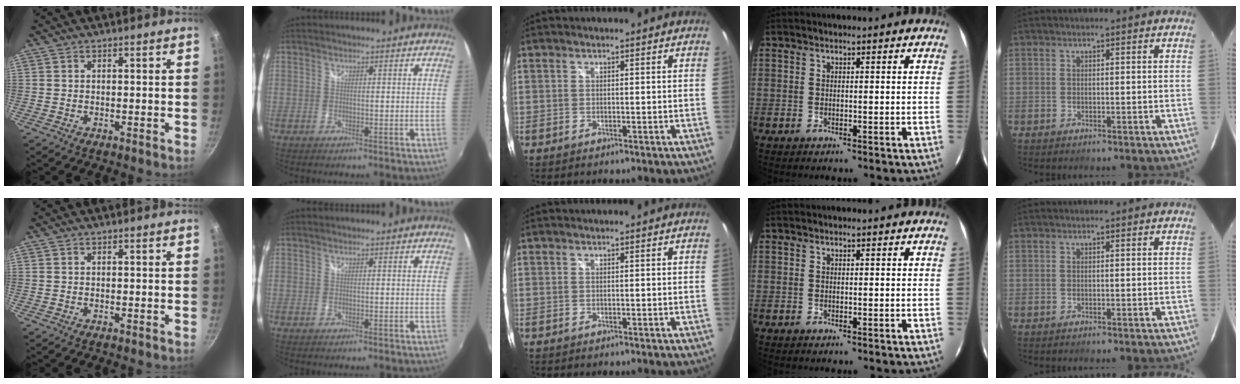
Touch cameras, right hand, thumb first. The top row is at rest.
{}